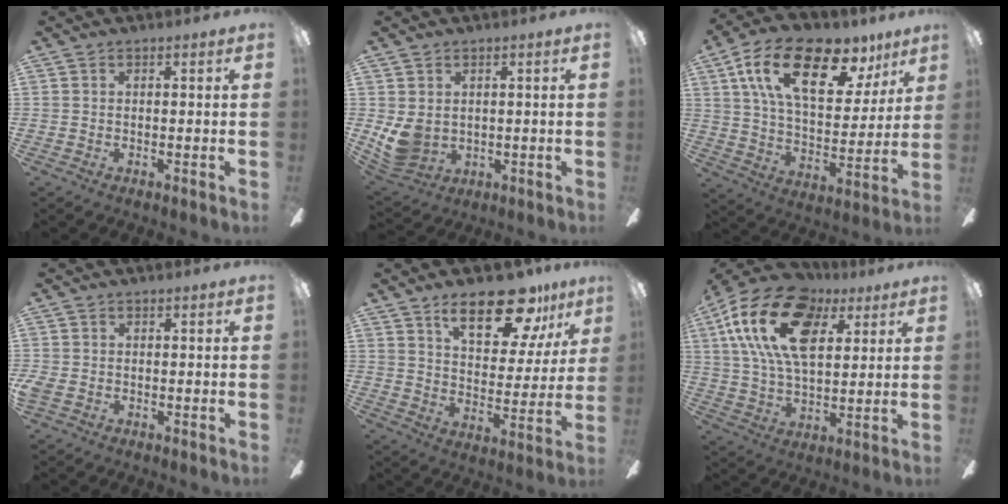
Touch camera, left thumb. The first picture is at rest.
{"total": 7.2, "force": [1.0, 5.9, 4.0], "torque": [-0.102, -0.009, 0.021]}
{"total": 23.9, "force": [12.4, 11.7, 16.8], "torque": [-0.279, -0.042, 0.208]}
{"total": 2.3, "force": [-0.9, 1.8, 1.1], "torque": [-0.025, 0.005, -0.018]}
{"total": 18.2, "force": [12.1, 7.8, 11.2], "torque": [-0.160, -0.060, 0.200]}
{"total": 21.7, "force": [9.1, 12.3, 15.4], "torque": [-0.298, -0.015, 0.156]}